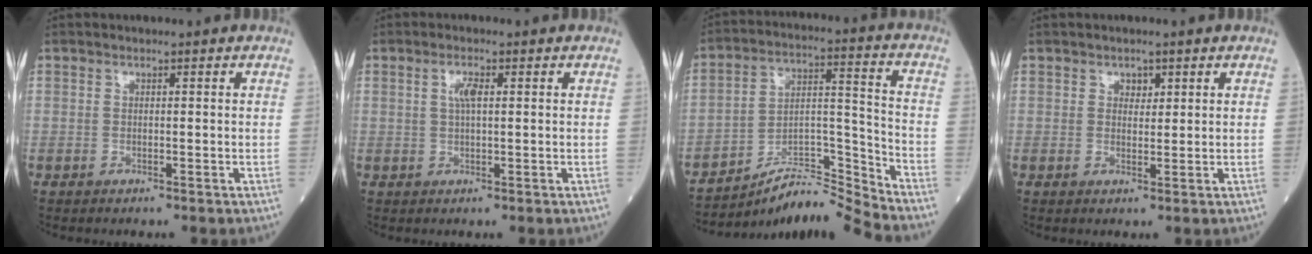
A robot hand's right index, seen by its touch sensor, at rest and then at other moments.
{"total": 2.2, "force": [0.6, 0.5, 2.1], "torque": [-0.045, 0.004, 0.011]}
{"total": 11.6, "force": [-11.2, -1.5, 2.2], "torque": [-0.030, 0.050, -0.198]}
{"total": 1.6, "force": [0.8, 1.1, 0.8], "torque": [-0.006, -0.002, 0.012]}